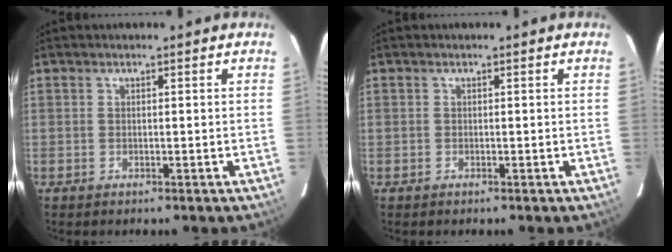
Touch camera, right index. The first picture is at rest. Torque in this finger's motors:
{"motor_torque": [-0.11, 0.02, -0.06, -0.01]}